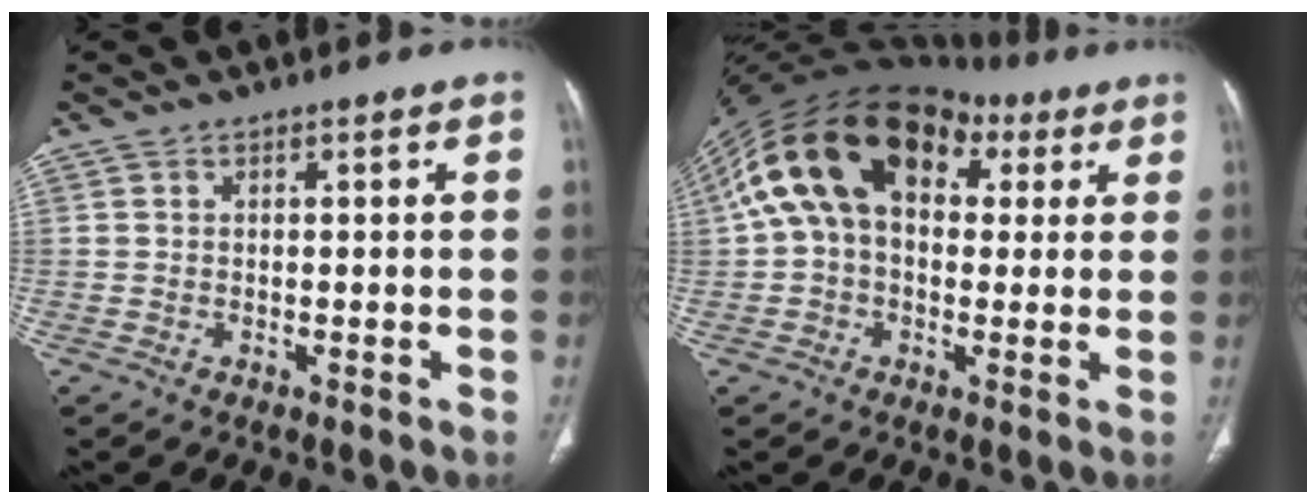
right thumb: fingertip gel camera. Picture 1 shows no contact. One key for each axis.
{"total": 20.1, "fx": 5.8, "fy": 13.2, "fz": 14.1, "tx": -0.241, "ty": 0.057, "tz": 0.087}